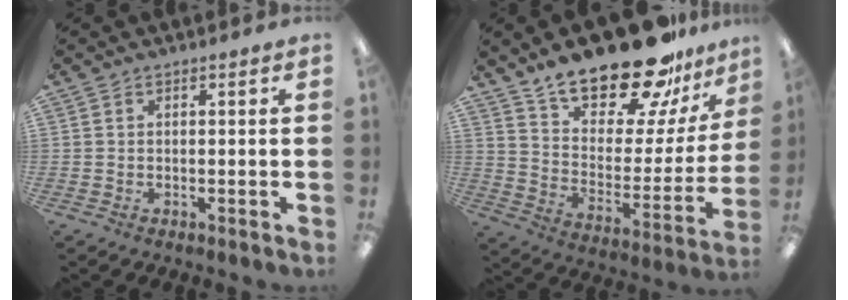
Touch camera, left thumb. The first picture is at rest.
{"total": 23.5, "force": [19.1, 7.8, 11.2], "torque": [-0.178, -0.131, 0.325]}